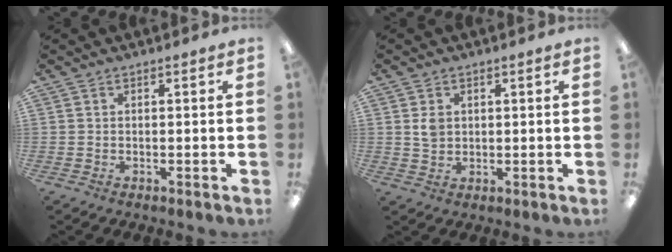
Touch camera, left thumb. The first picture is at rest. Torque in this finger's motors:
{"motor_torque": [-0.03, 0.02, -0.20, -0.06, 0.00]}